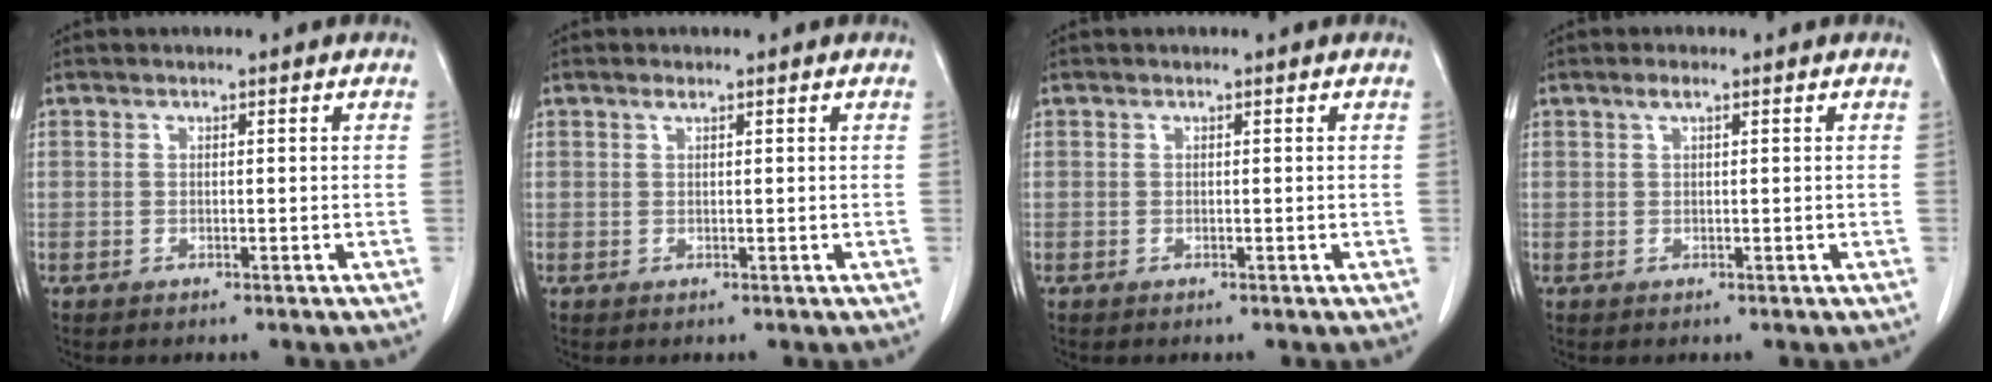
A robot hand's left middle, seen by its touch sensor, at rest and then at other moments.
{"total": 0.6, "force": [0.4, 0.0, 0.4], "torque": [-0.010, 0.000, 0.009]}
{"total": 0.0}
{"total": 1.2, "force": [0.7, 0.1, 1.0], "torque": [-0.021, 0.005, 0.012]}